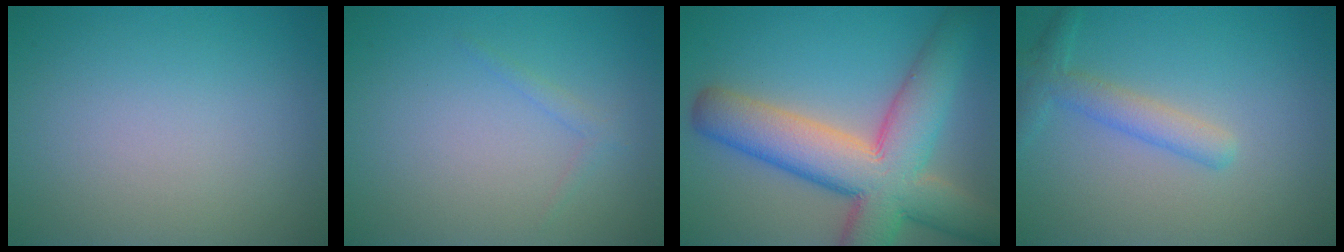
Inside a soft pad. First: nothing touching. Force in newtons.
{"total": 0.8, "press": 0.8, "slide": 0.0}
{"total": 11.1, "press": 11.1, "slide": 0.9}
{"total": 2.6, "press": 2.6, "slide": 0.1}